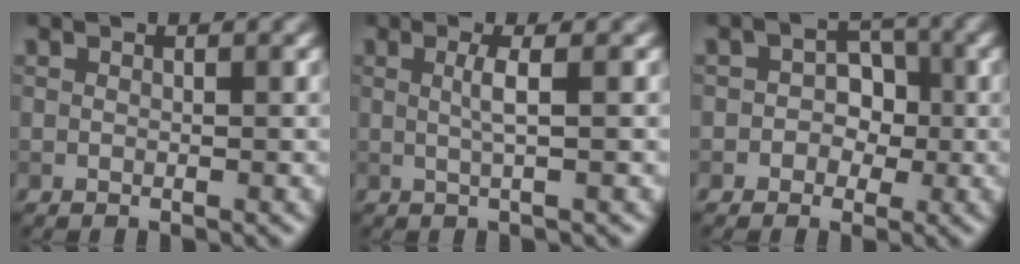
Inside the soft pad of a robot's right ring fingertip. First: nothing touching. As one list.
[{"total": 2.0, "force": [0.1, 0.4, 1.9], "torque": [-0.038, 0.000, -0.004]}, {"total": 2.8, "force": [-0.5, 2.4, 1.3], "torque": [0.003, 0.000, -0.027]}]